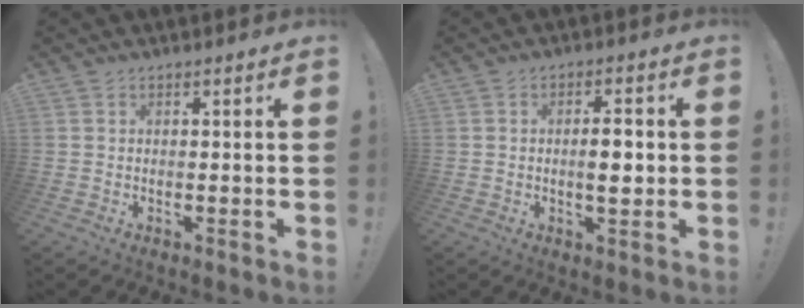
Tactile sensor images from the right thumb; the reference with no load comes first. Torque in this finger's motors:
{"motor_torque": [0.89, 1.10, 0.52, -0.34, 0.00]}